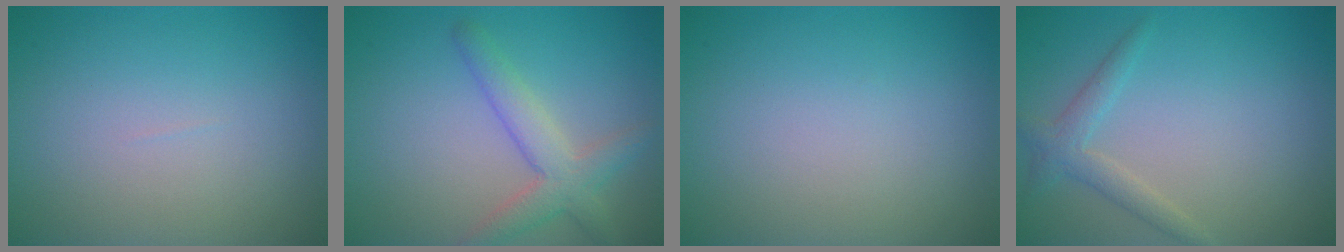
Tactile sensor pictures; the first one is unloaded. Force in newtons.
{"total": 3.6, "press": 3.6, "slide": 0.1}
{"total": 0.0}
{"total": 2.0, "press": 2.0, "slide": 0.1}